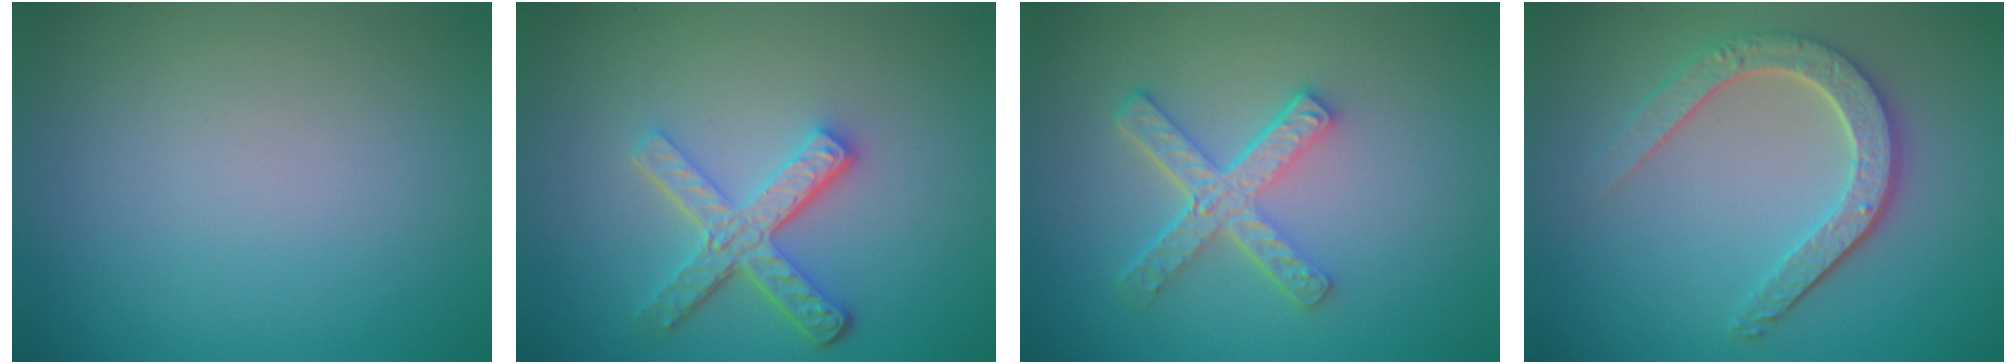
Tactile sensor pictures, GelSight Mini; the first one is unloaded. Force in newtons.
{"total": 4.6, "press": 3.4, "slide": 3.1}
{"total": 4.5, "press": 3.3, "slide": 3.1}
{"total": 4.6, "press": 3.7, "slide": 2.8}